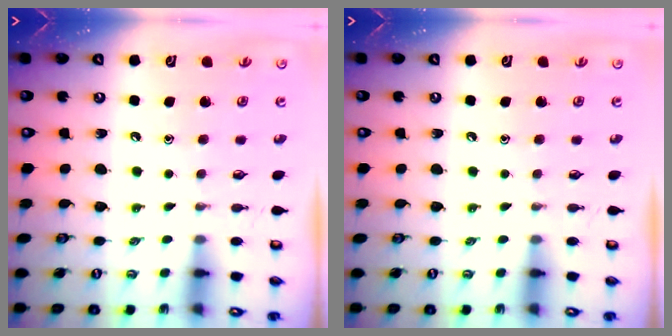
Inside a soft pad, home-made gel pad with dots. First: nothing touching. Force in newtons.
{"total": 0.0}